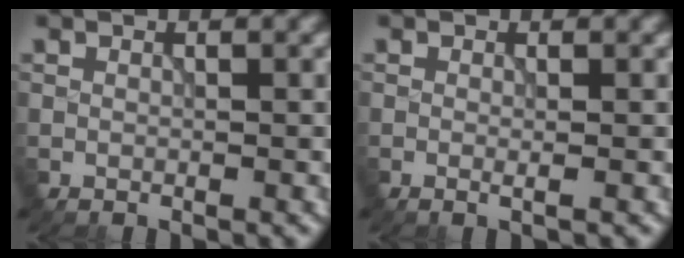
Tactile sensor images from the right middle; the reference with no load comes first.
{"total": 0.7, "force": [-0.1, 0.1, 0.7], "torque": [-0.013, -0.003, -0.004]}